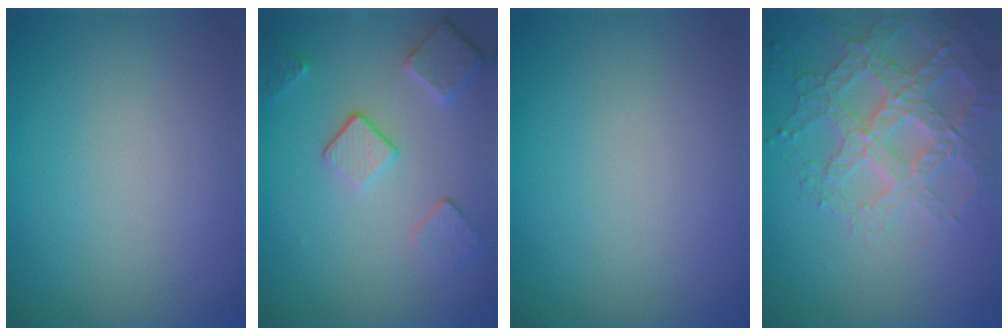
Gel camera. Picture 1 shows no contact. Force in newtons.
{"total": 3.5, "press": 2.8, "slide": 2.1}
{"total": 0.0}
{"total": 4.6, "press": 4.4, "slide": 1.4}